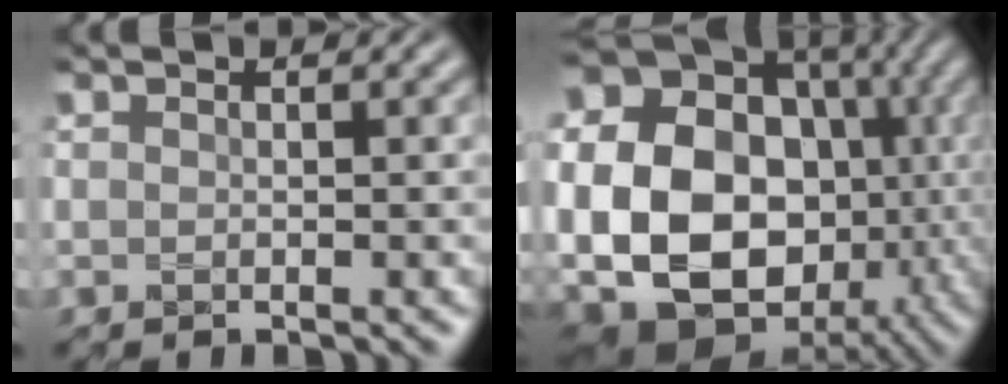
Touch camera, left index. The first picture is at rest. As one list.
[{"total": 22.9, "force": [-1.8, 18.5, 13.3], "torque": [-0.260, -0.021, -0.059]}]